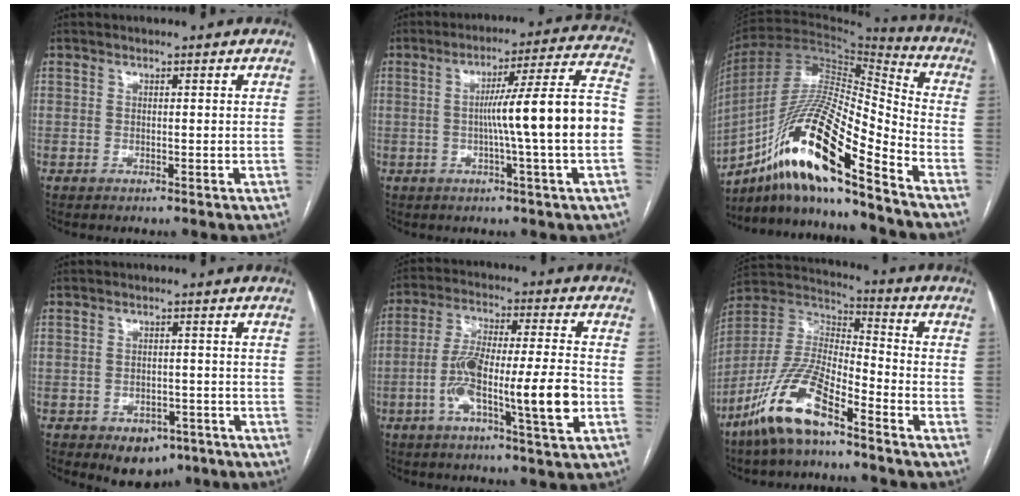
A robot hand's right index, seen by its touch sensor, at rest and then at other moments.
{"total": 15.0, "force": [-1.6, -1.3, 14.8], "torque": [-0.214, 0.017, -0.031]}
{"total": 19.6, "force": [-11.5, 2.3, 15.6], "torque": [-0.312, -0.005, -0.210]}
{"total": 5.6, "force": [-3.2, 3.7, 2.6], "torque": [-0.024, 0.004, -0.036]}
{"total": 14.2, "force": [-3.7, 1.4, 13.7], "torque": [-0.245, 0.005, -0.067]}
{"total": 14.5, "force": [-9.5, 3.6, 10.3], "torque": [-0.218, 0.001, -0.184]}